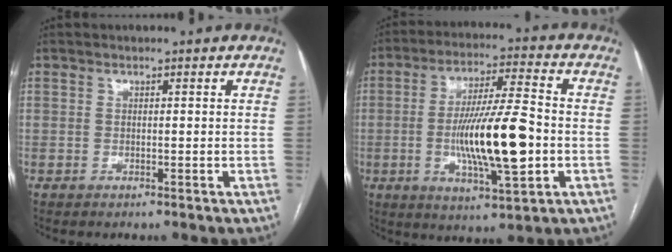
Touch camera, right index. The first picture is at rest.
{"total": 15.3, "force": [-2.5, 2.1, 14.9], "torque": [-0.269, -0.005, -0.039]}